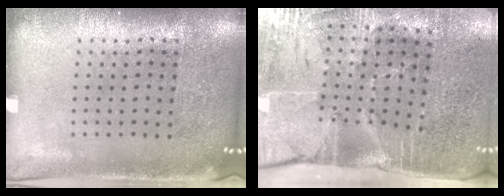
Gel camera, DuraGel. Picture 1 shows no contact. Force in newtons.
{"total": 4.4, "press": 3.7, "slide": 2.4}